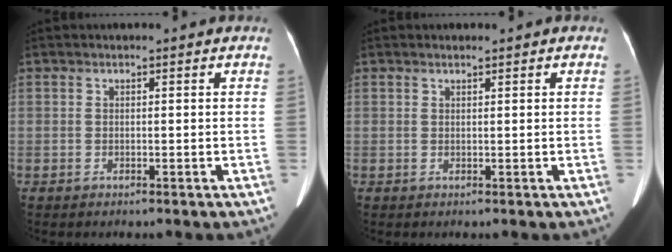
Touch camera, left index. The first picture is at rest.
{"total": 0.8, "force": [0.6, 0.3, 0.3], "torque": [-0.011, 0.004, 0.010]}